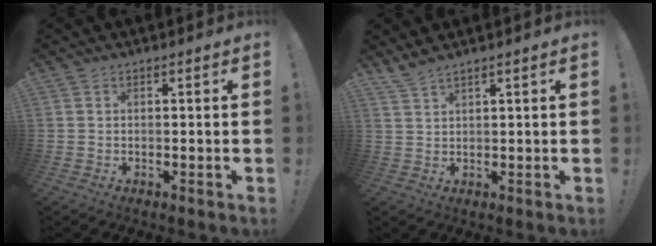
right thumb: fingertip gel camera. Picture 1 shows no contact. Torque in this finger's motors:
{"motor_torque": [-0.01, -0.01, 0.47, -0.12, 0.00]}